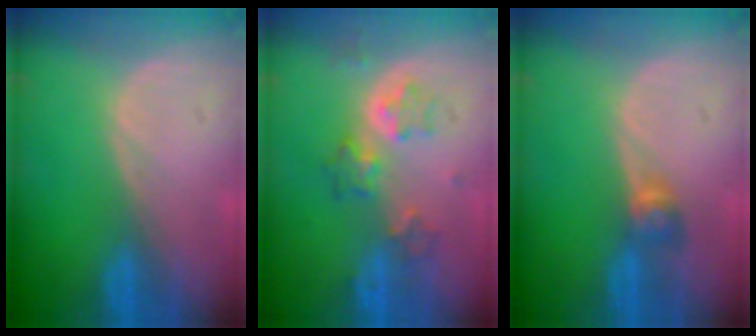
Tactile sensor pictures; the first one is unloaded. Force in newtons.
{"total": 5.4, "press": 5.1, "slide": 1.5}
{"total": 2.7, "press": 2.4, "slide": 1.2}